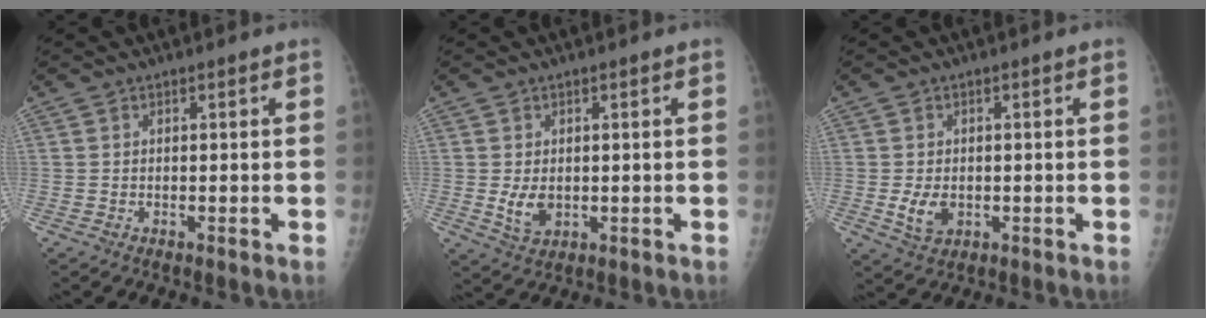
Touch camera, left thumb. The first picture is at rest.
{"total": 4.1, "force": [-0.1, 2.8, 3.0], "torque": [-0.048, -0.009, 0.007]}
{"total": 4.3, "force": [-0.7, 2.9, 3.0], "torque": [-0.052, -0.006, -0.006]}